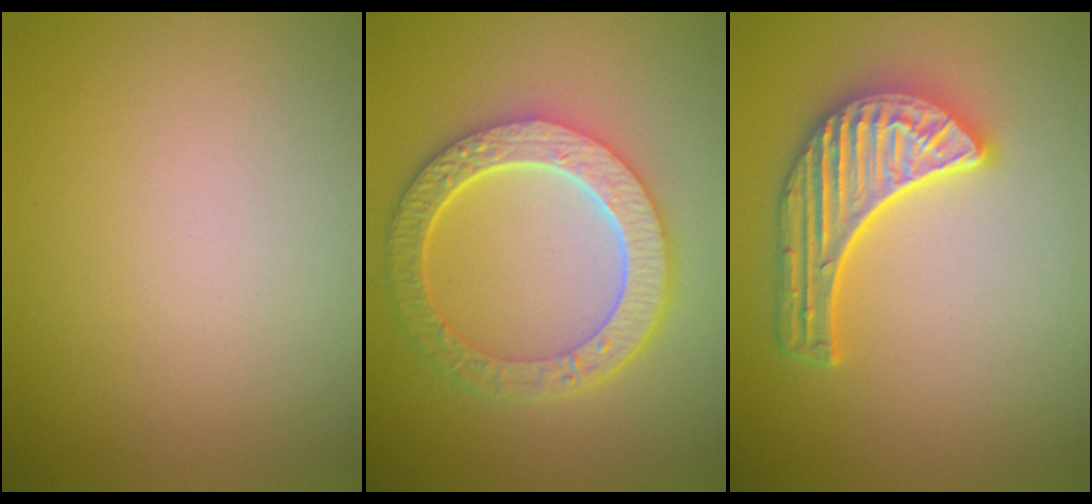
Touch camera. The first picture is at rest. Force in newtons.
{"total": 6.4, "press": 4.9, "slide": 4.1}
{"total": 5.4, "press": 4.5, "slide": 3.0}